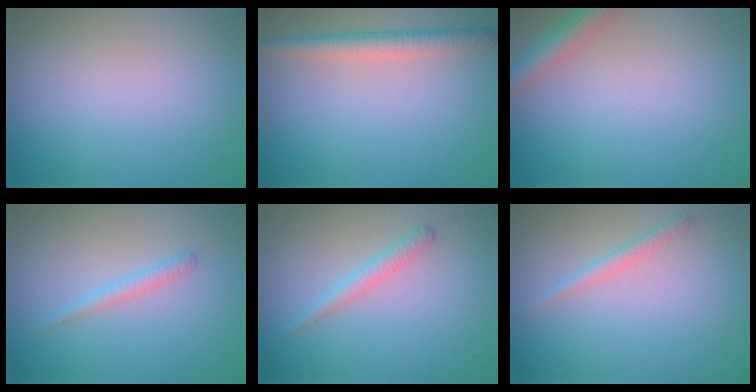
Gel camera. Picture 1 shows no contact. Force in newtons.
{"total": 2.9, "press": 2.9, "slide": 0.1}
{"total": 2.6, "press": 2.6, "slide": 0.2}
{"total": 1.2, "press": 1.2, "slide": 0.0}
{"total": 1.6, "press": 1.6, "slide": 0.0}
{"total": 1.2, "press": 1.2, "slide": 0.0}